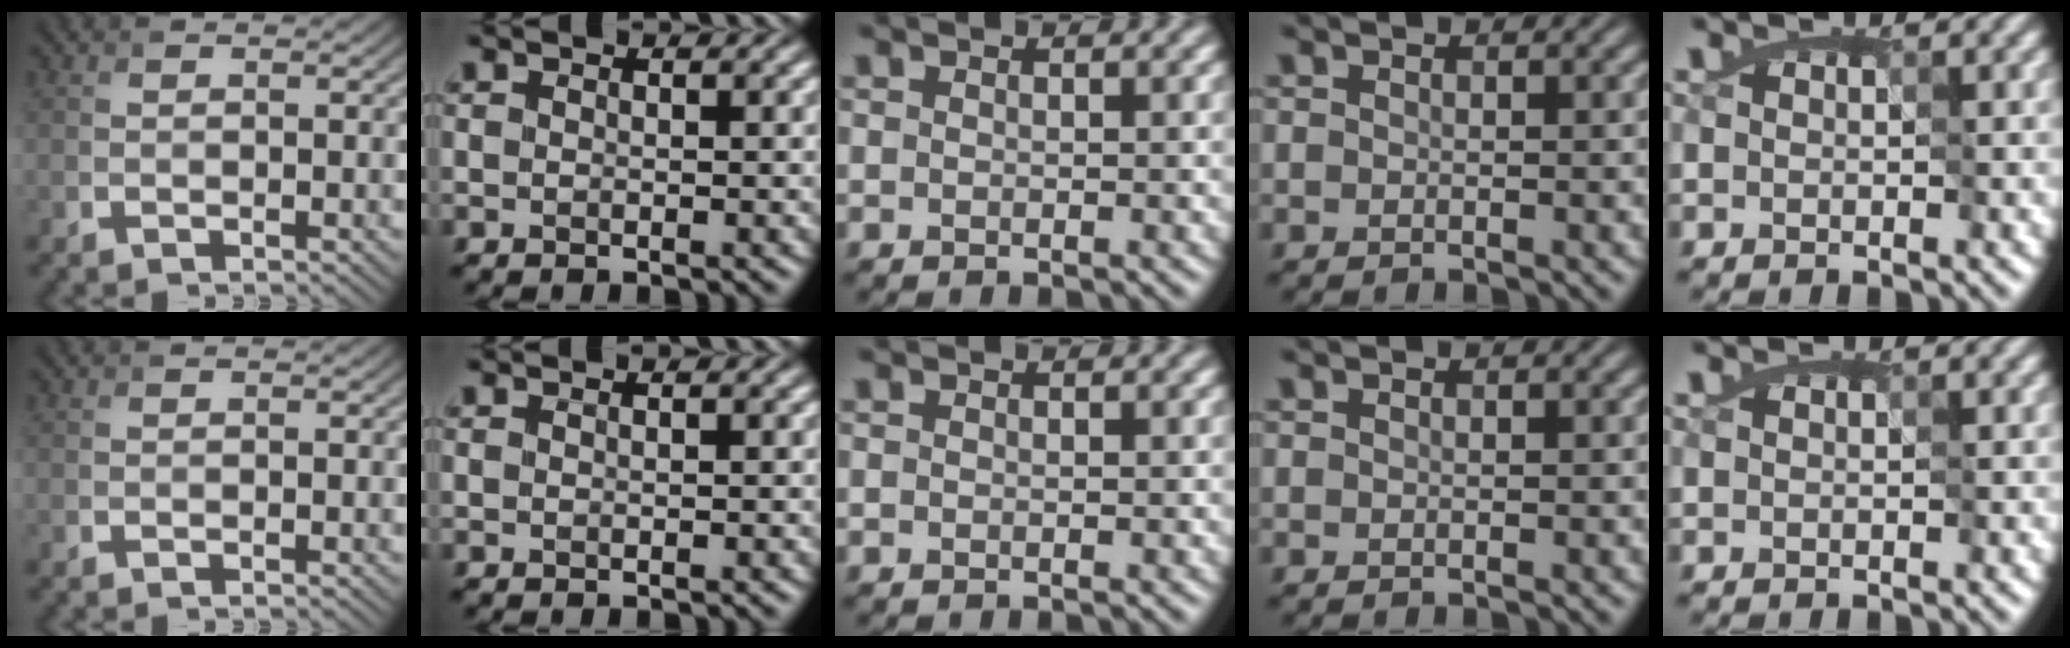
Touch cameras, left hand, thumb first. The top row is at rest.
{"middle": {"total": 0.8, "force": [-0.7, -0.2, -0.4], "torque": [0.006, 0.000, -0.009]}}